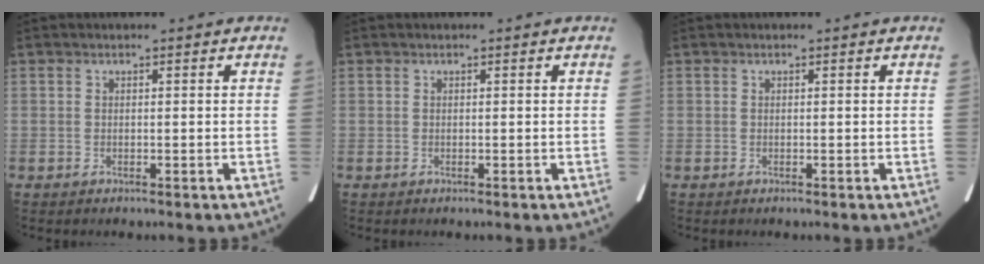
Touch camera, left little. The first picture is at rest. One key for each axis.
{"total": 0.0}
{"total": 0.0}